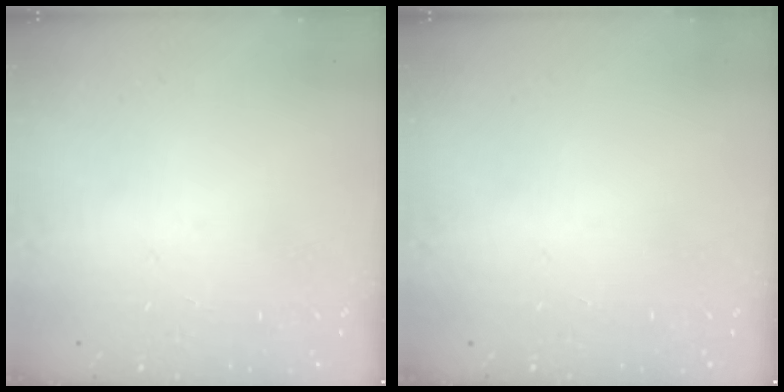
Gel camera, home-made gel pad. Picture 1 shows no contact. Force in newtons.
{"total": 0.0}